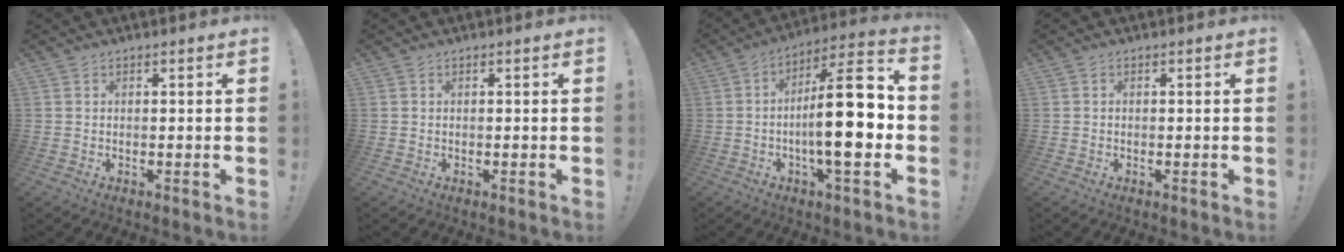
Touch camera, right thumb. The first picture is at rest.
{"total": 0.0}
{"total": 19.9, "force": [-2.7, 5.1, 19.0], "torque": [-0.313, 0.013, -0.051]}
{"total": 0.0}